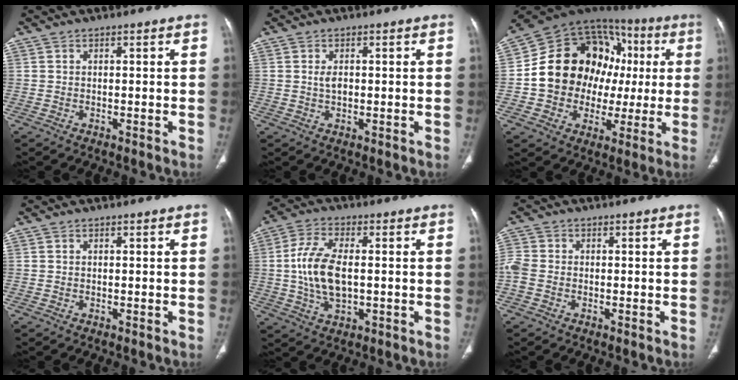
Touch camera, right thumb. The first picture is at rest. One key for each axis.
{"total": 2.0, "fx": 0.2, "fy": 1.1, "fz": 1.7, "tx": -0.031, "ty": -0.001, "tz": 0.004}
{"total": 23.3, "fx": 1.3, "fy": 18.2, "fz": 14.5, "tx": -0.183, "ty": 0.049, "tz": 0.028}
{"total": 0.0}
{"total": 10.8, "fx": 0.0, "fy": 5.6, "fz": 9.3, "tx": -0.193, "ty": 0.003, "tz": 0.000}
{"total": 3.5, "fx": -0.9, "fy": 2.6, "fz": 2.1, "tx": -0.060, "ty": 0.003, "tz": -0.023}